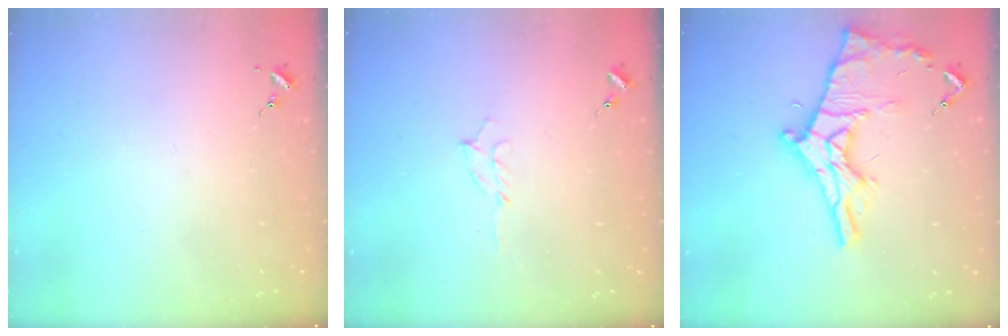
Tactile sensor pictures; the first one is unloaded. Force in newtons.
{"total": 5.6, "press": 5.6, "slide": 0.6}
{"total": 17.3, "press": 17.3, "slide": 1.0}